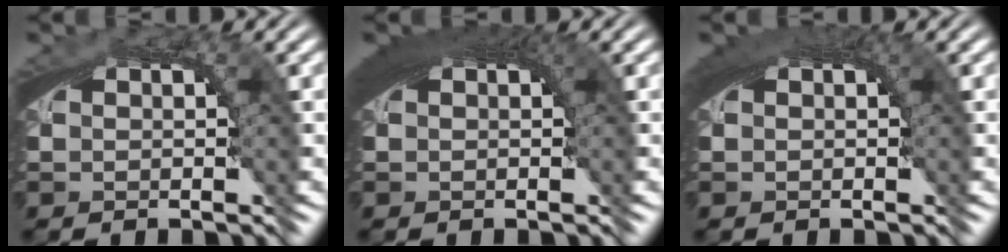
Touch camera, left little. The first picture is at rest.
{"total": 4.1, "force": [1.3, 1.4, 3.7], "torque": [-0.049, 0.014, 0.015]}
{"total": 2.4, "force": [0.9, 0.6, 2.1], "torque": [-0.027, 0.007, 0.014]}